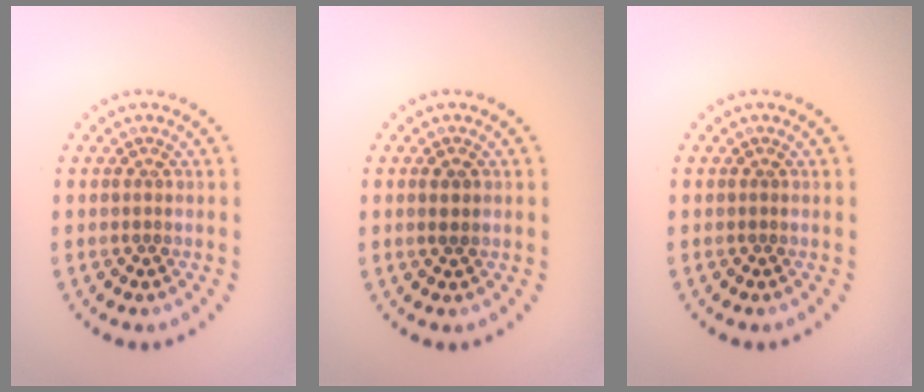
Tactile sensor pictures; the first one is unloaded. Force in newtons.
{"total": 1.2, "press": 1.1, "slide": 0.4}
{"total": 0.0}